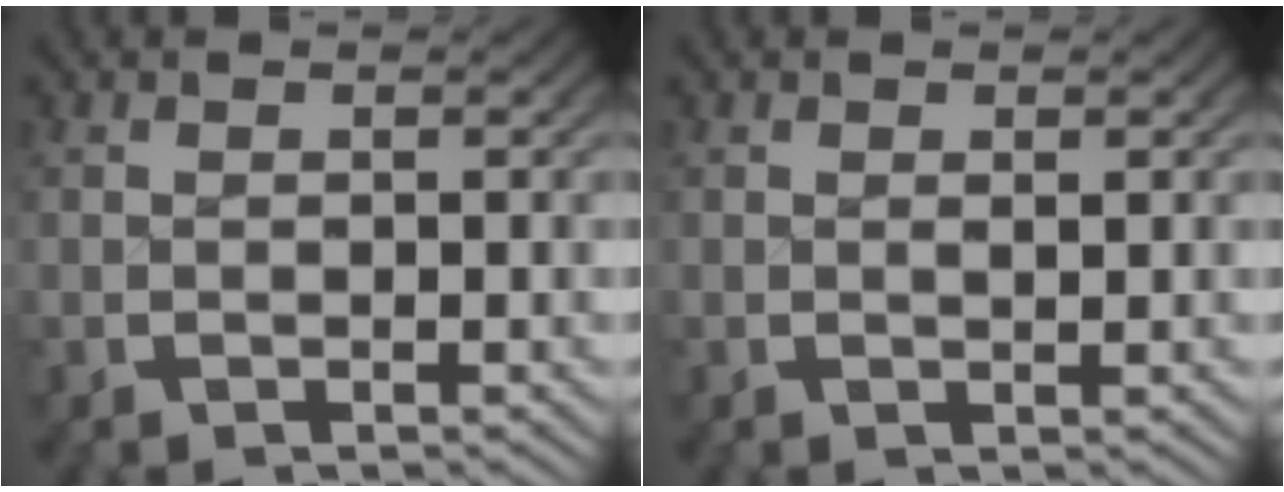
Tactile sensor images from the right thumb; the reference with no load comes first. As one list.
[{"total": 0.6, "force": [0.4, 0.1, 0.4], "torque": [-0.004, -0.001, 0.007]}]